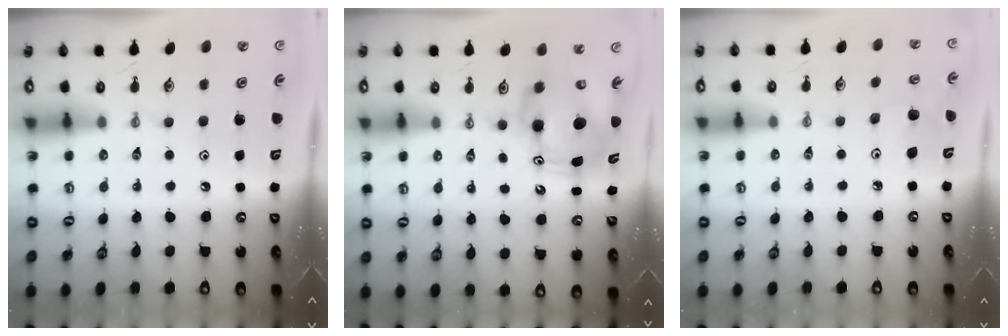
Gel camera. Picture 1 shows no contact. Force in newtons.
{"total": 8.8, "press": 8.6, "slide": 1.9}
{"total": 6.9, "press": 6.7, "slide": 1.7}